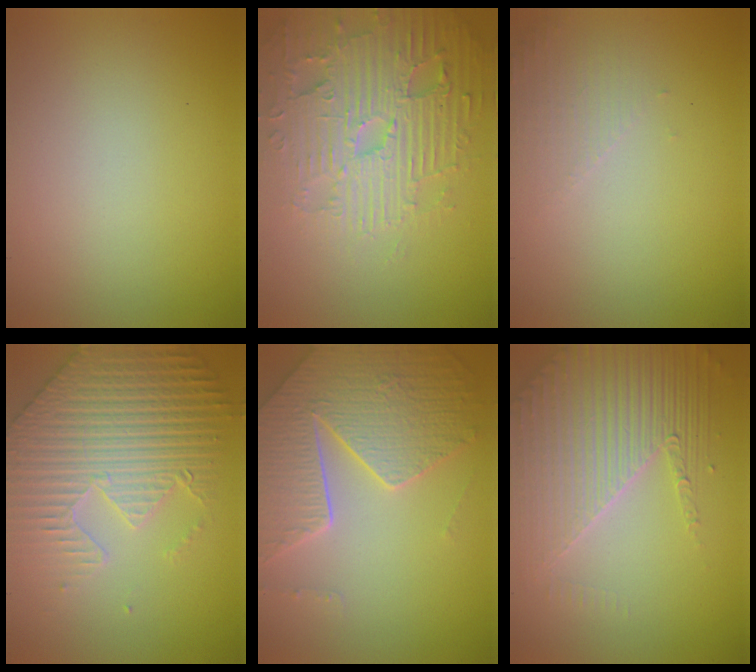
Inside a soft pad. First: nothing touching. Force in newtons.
{"total": 5.4, "press": 5.3, "slide": 1.3}
{"total": 1.6, "press": 1.6, "slide": 0.4}
{"total": 6.6, "press": 5.7, "slide": 3.2}
{"total": 6.7, "press": 5.4, "slide": 4.1}
{"total": 4.6, "press": 4.1, "slide": 2.0}